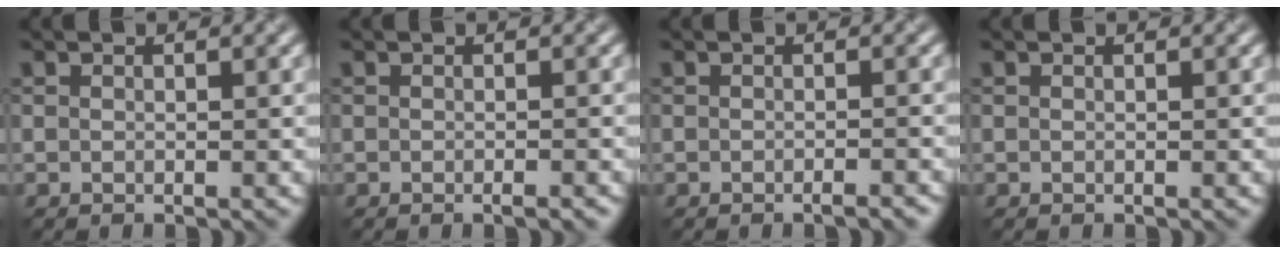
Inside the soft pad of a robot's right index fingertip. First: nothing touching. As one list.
[{"total": 1.0, "force": [-0.5, 0.1, 0.8], "torque": [-0.009, -0.003, -0.009]}, {"total": 1.2, "force": [-0.8, 0.2, 0.9], "torque": [-0.008, -0.001, -0.015]}, {"total": 0.0}]